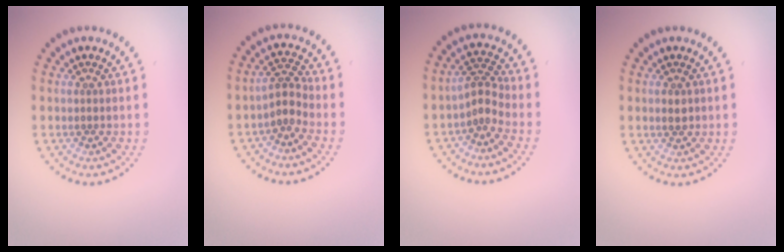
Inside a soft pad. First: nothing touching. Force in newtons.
{"total": 2.2, "press": 1.6, "slide": 1.4}
{"total": 2.1, "press": 1.5, "slide": 1.5}
{"total": 1.0, "press": 1.0, "slide": 0.1}